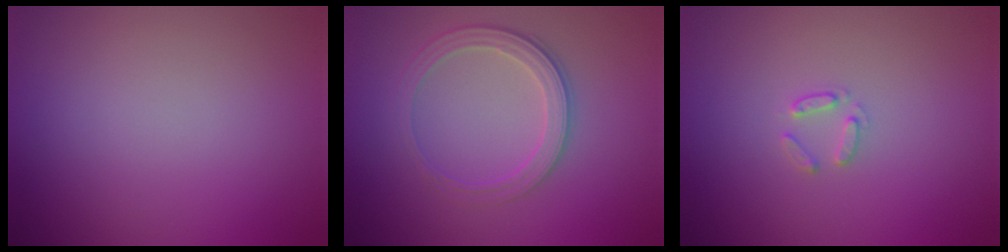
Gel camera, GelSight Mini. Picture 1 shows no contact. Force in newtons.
{"total": 2.8, "press": 2.7, "slide": 0.9}
{"total": 1.1, "press": 1.1, "slide": 0.2}